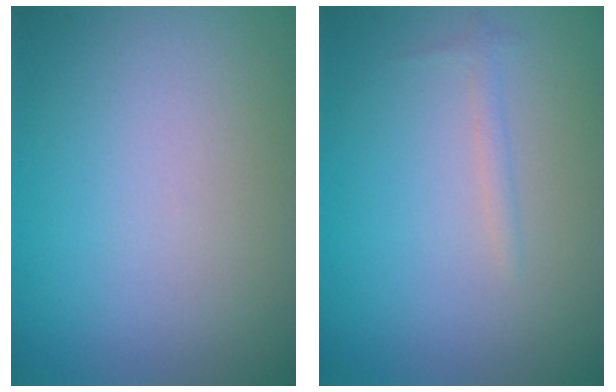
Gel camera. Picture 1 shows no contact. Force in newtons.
{"total": 0.8, "press": 0.8, "slide": 0.0}